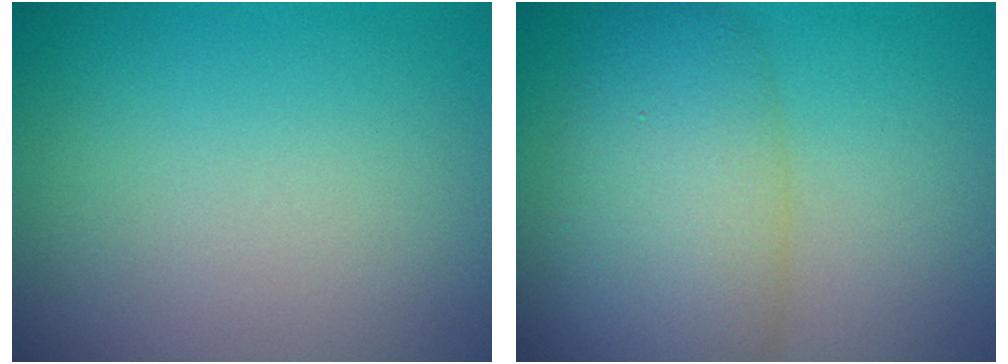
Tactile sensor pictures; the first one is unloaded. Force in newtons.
{"total": 7.6, "press": 7.6, "slide": 0.2}